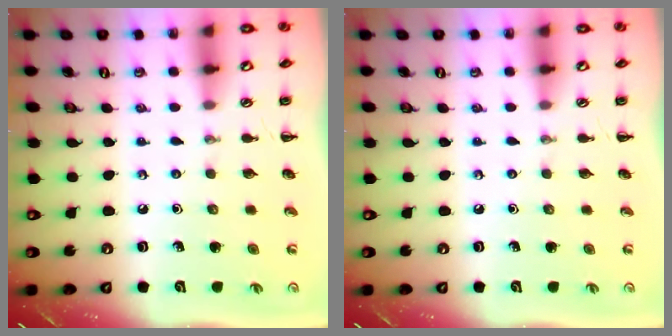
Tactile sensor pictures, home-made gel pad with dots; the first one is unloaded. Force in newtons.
{"total": 0.0}